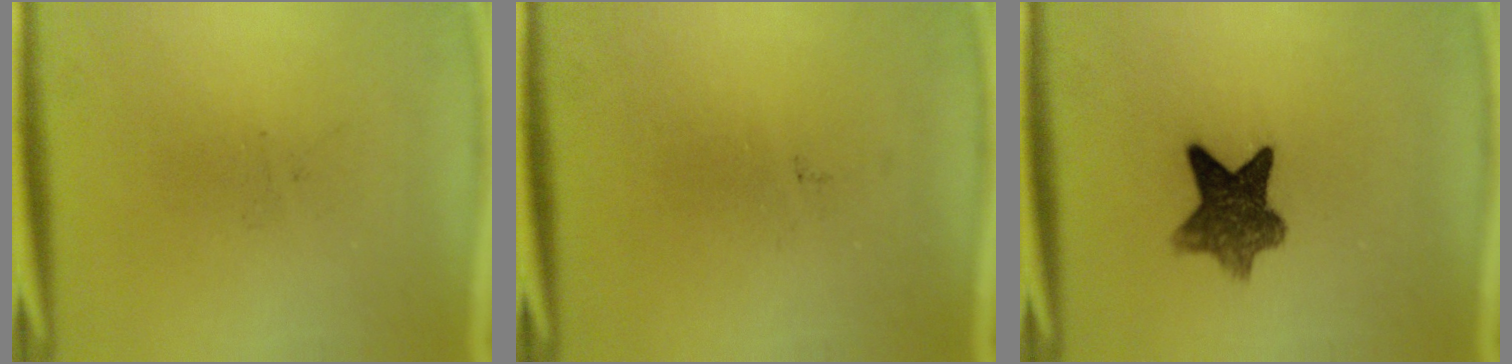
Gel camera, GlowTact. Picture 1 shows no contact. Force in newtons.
{"total": 0.0}
{"total": 8.0}